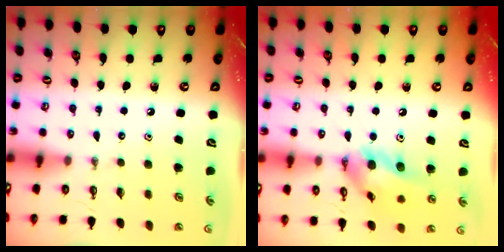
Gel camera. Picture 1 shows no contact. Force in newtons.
{"total": 14.0, "press": 13.8, "slide": 2.5}